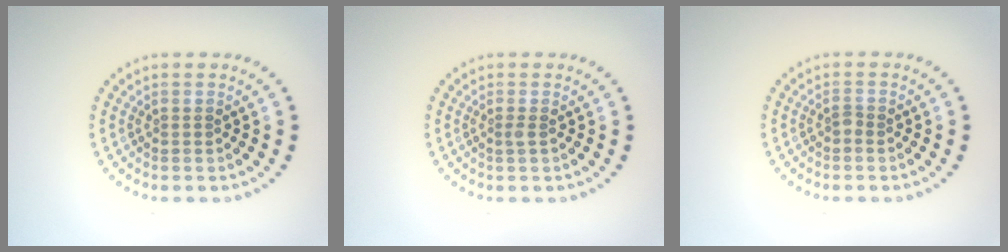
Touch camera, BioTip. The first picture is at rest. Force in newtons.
{"total": 0.6, "press": 0.4, "slide": 0.3}
{"total": 0.7, "press": 0.5, "slide": 0.5}